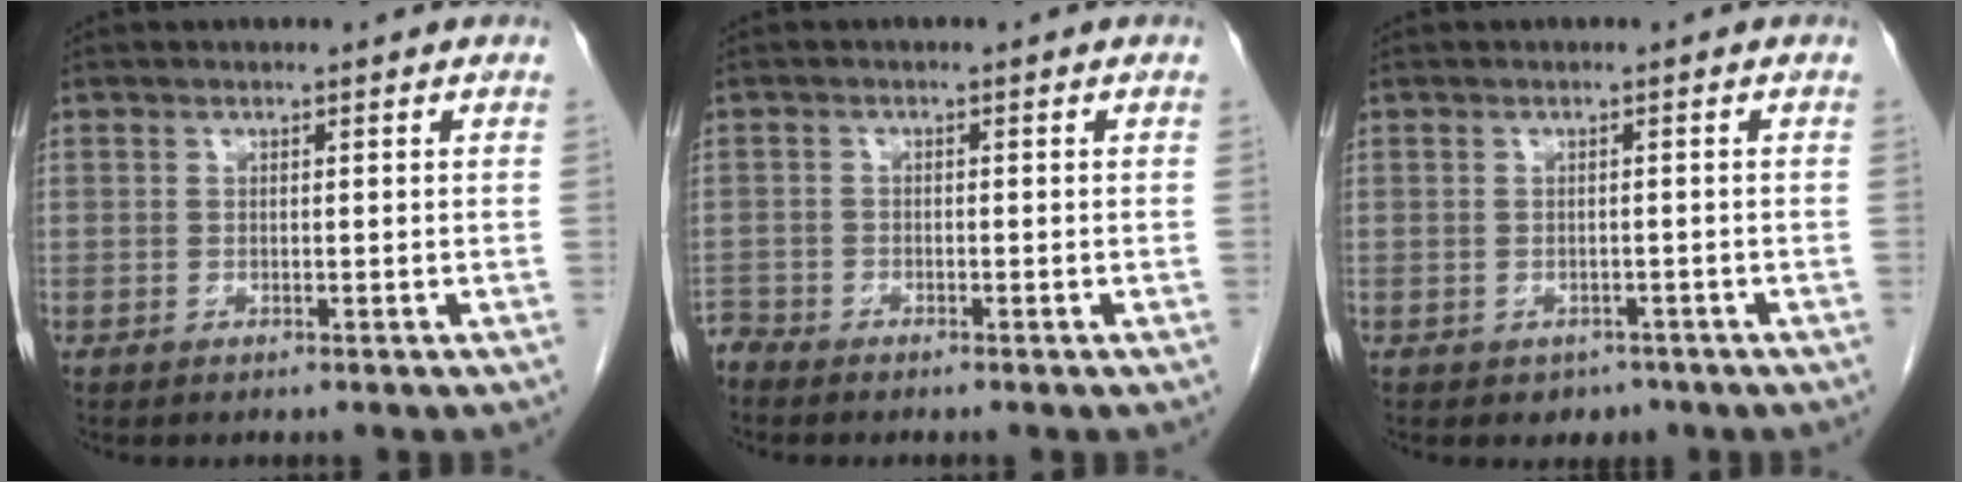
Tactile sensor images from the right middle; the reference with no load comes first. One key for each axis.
{"total": 1.8, "fx": -1.7, "fy": 0.1, "fz": -0.3, "tx": 0.009, "ty": -0.006, "tz": -0.033}
{"total": 2.1, "fx": -1.4, "fy": 1.5, "fz": 0.5, "tx": -0.005, "ty": 0.004, "tz": -0.011}